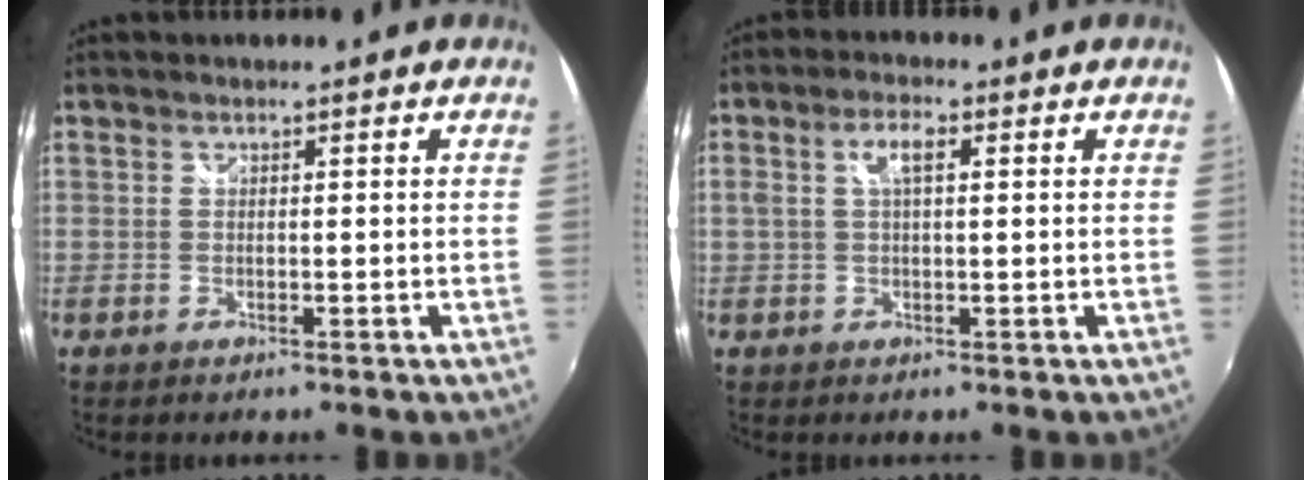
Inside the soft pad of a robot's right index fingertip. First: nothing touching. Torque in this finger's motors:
{"motor_torque": [0.27, -0.01, 0.14, 0.07]}